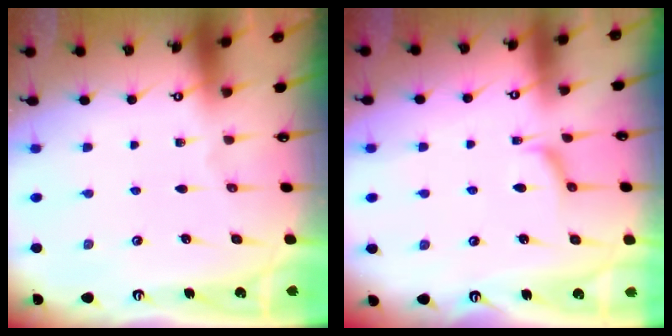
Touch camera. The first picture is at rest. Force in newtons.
{"total": 1.3, "press": 1.2, "slide": 0.5}